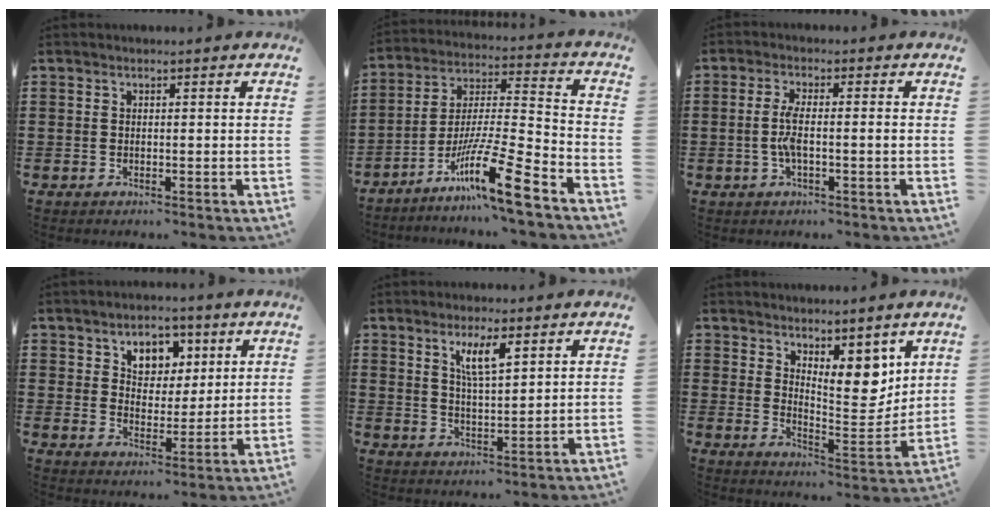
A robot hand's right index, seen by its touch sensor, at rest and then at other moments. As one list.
[{"total": 13.6, "force": [-9.2, 0.9, 10.0], "torque": [-0.185, 0.007, -0.173]}, {"total": 4.4, "force": [-0.7, 0.8, 4.3], "torque": [-0.099, -0.006, -0.021]}, {"total": 5.6, "force": [3.0, 4.2, 2.2], "torque": [-0.051, 0.003, 0.047]}, {"total": 5.2, "force": [2.6, 1.4, 4.2], "torque": [-0.082, 0.003, 0.043]}, {"total": 7.9, "force": [5.6, 3.3, 4.5], "torque": [-0.074, -0.036, 0.098]}]